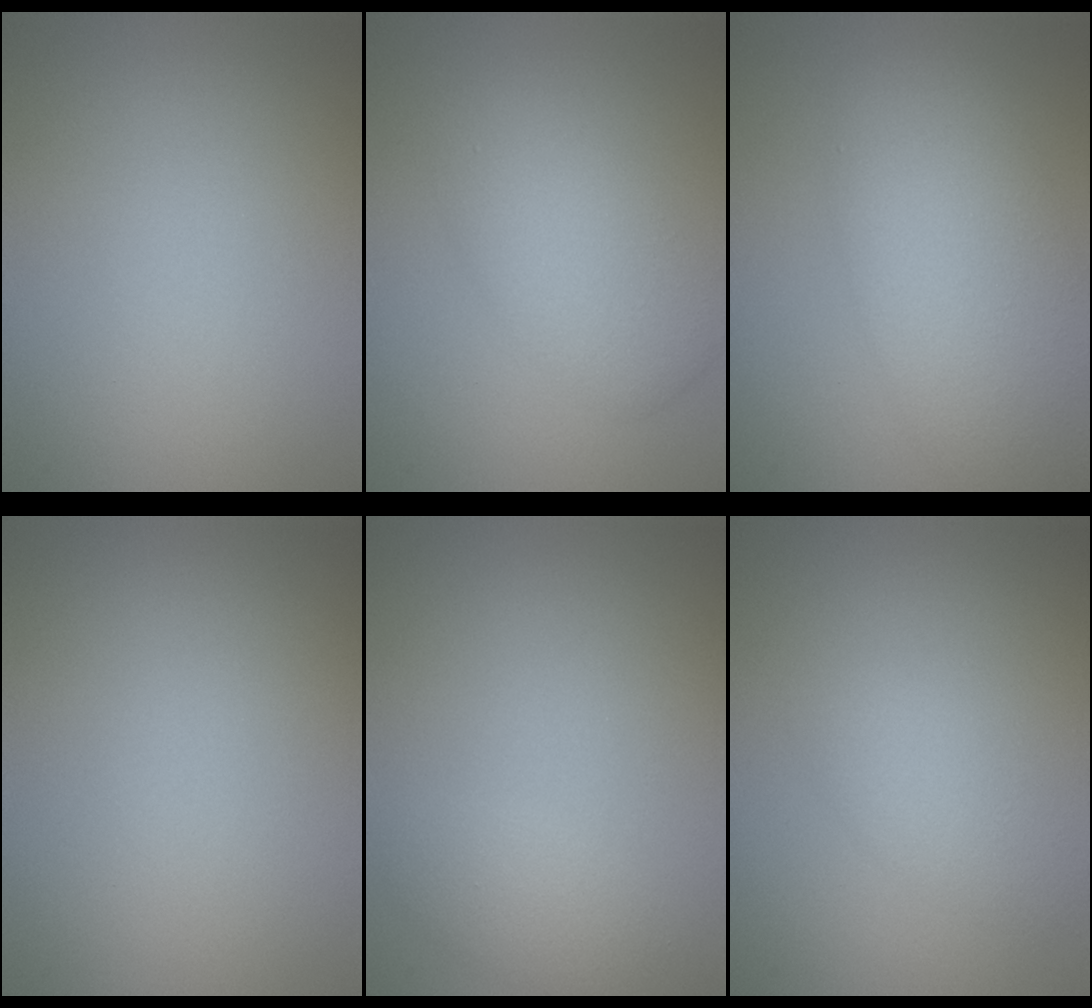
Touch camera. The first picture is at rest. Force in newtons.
{"total": 4.1, "press": 4.1, "slide": 0.2}
{"total": 7.7, "press": 7.7, "slide": 0.2}
{"total": 0.0}
{"total": 1.9, "press": 1.9, "slide": 0.1}
{"total": 2.1, "press": 2.1, "slide": 0.1}